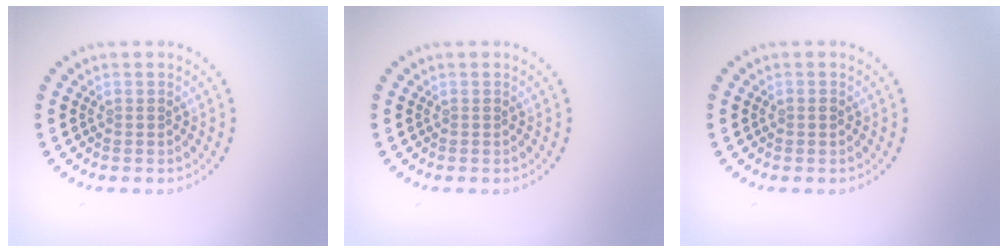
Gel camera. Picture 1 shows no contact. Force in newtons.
{"total": 0.0}
{"total": 0.8, "press": 0.8, "slide": 0.1}